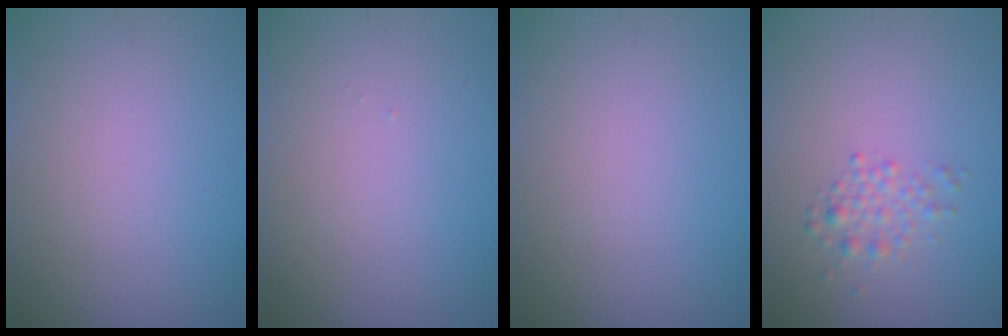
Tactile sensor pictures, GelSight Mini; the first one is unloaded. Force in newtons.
{"total": 0.0}
{"total": 0.0}
{"total": 1.8, "press": 1.8, "slide": 0.1}